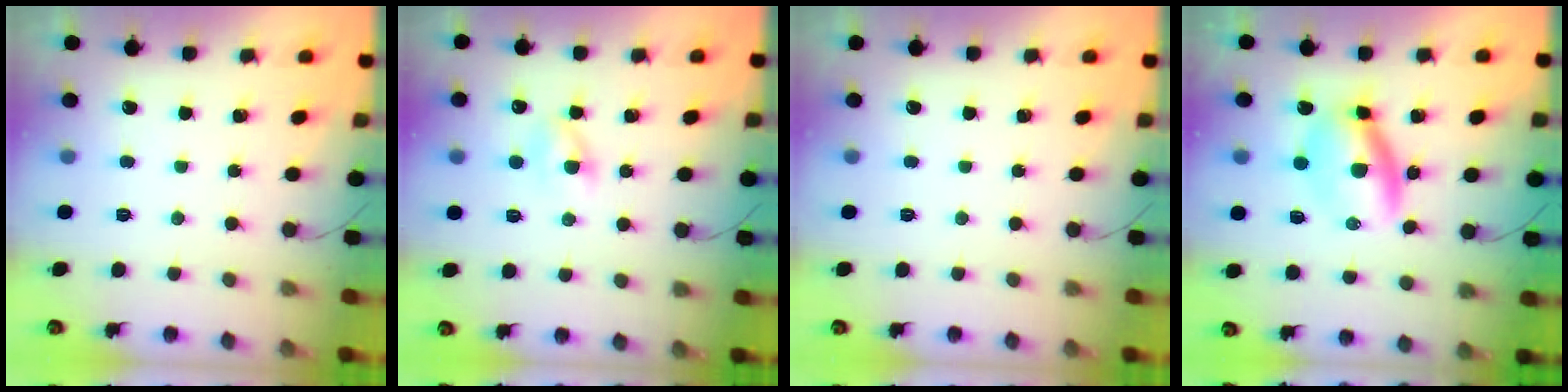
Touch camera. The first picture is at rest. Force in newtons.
{"total": 3.3, "press": 3.0, "slide": 1.3}
{"total": 0.0}
{"total": 7.2, "press": 7.0, "slide": 1.6}